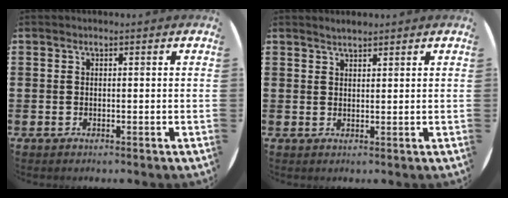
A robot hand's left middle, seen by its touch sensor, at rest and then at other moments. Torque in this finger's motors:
{"motor_torque": [0.18, -0.14, -0.05, 0.00]}